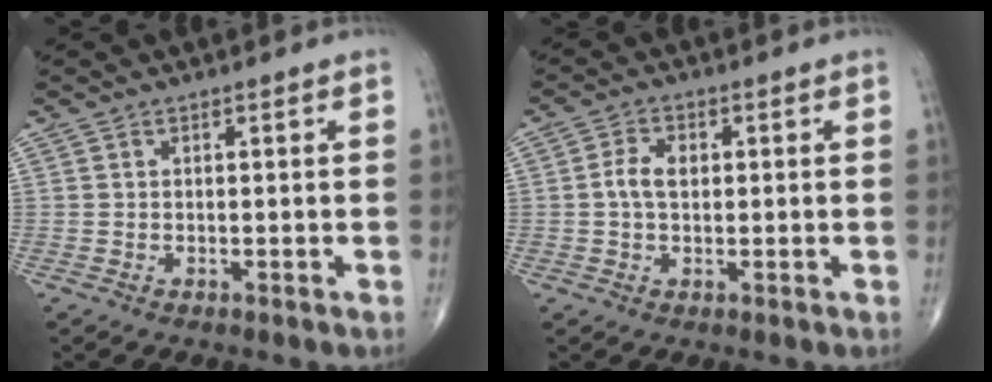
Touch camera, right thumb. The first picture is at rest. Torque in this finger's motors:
{"motor_torque": [0.05, 0.05, 0.14, 0.02, 0.04]}